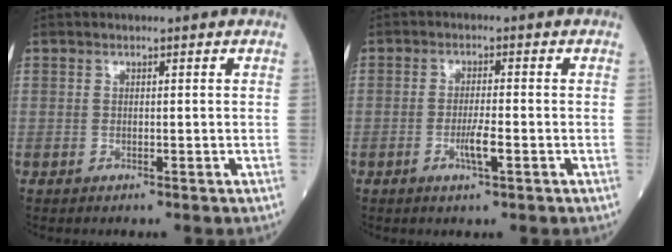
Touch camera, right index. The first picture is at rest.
{"total": 3.6, "force": [-1.3, 0.3, 3.3], "torque": [-0.060, -0.003, -0.023]}